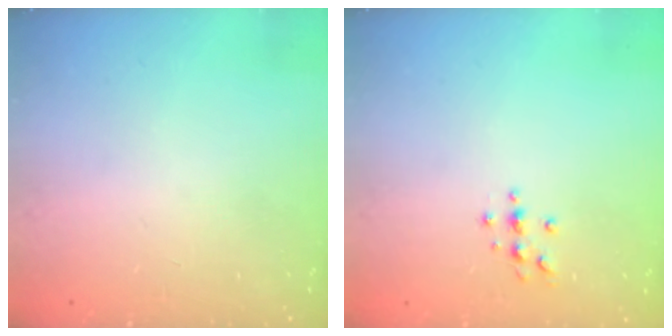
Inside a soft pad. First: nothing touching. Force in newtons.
{"total": 3.7, "press": 3.6, "slide": 0.5}